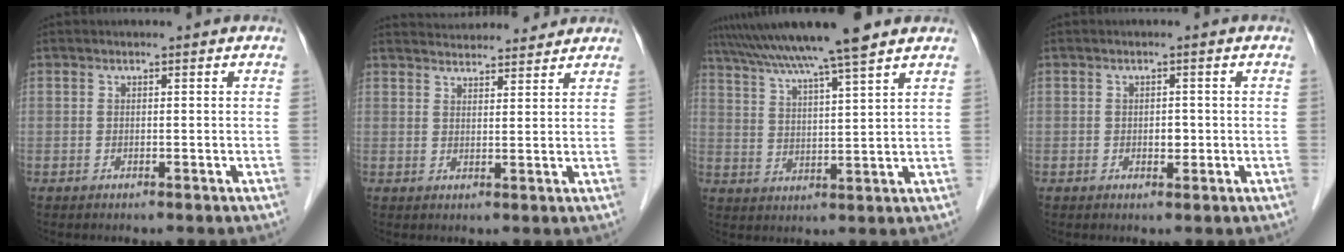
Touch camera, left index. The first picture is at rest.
{"total": 10.6, "force": [10.1, 1.8, 2.6], "torque": [-0.036, 0.023, 0.140]}
{"total": 13.0, "force": [10.9, -1.1, 7.1], "torque": [-0.127, 0.020, 0.172]}
{"total": 1.4, "force": [-0.2, 0.9, 1.0], "torque": [-0.017, 0.000, -0.001]}